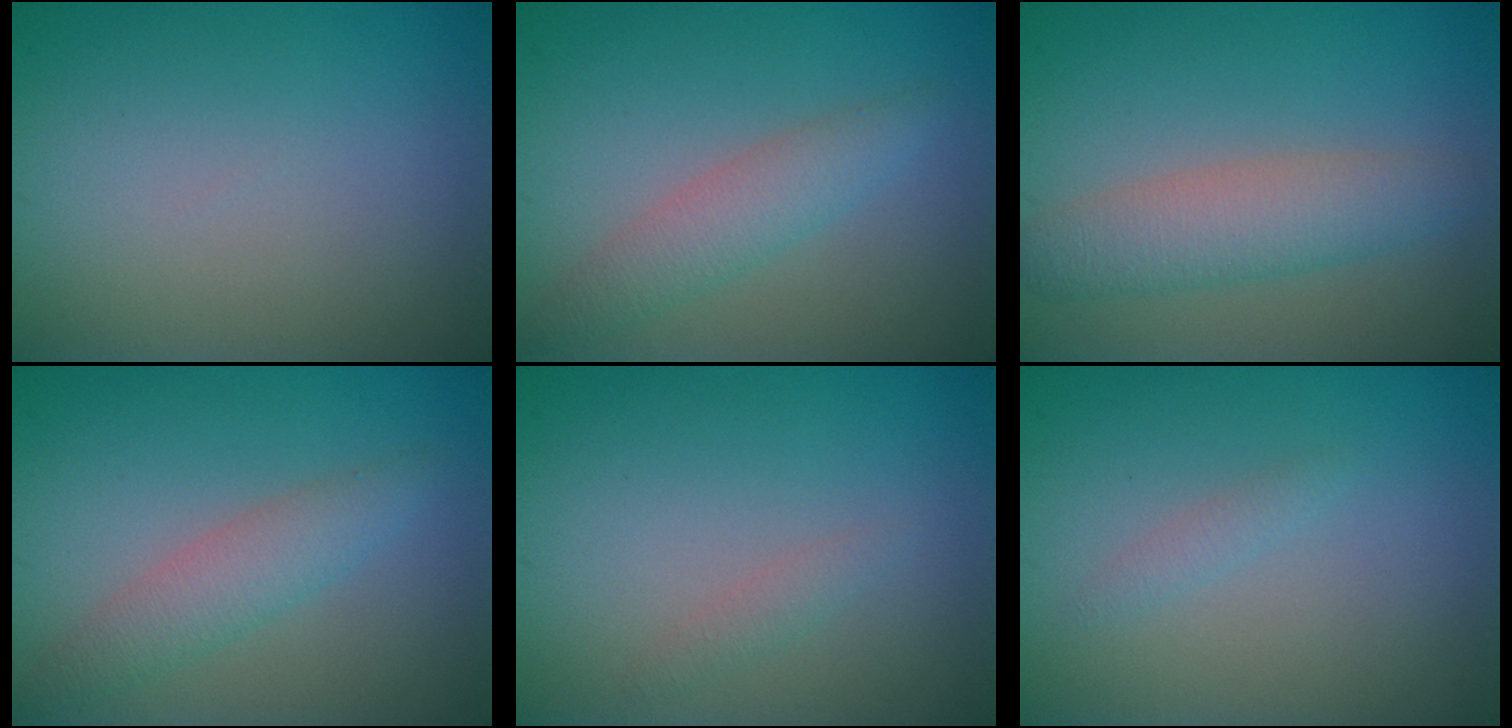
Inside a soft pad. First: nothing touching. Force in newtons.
{"total": 2.9, "press": 2.9, "slide": 0.1}
{"total": 4.0, "press": 4.0, "slide": 0.1}
{"total": 2.9, "press": 2.9, "slide": 0.1}
{"total": 1.0, "press": 0.9, "slide": 0.1}
{"total": 0.9, "press": 0.8, "slide": 0.1}